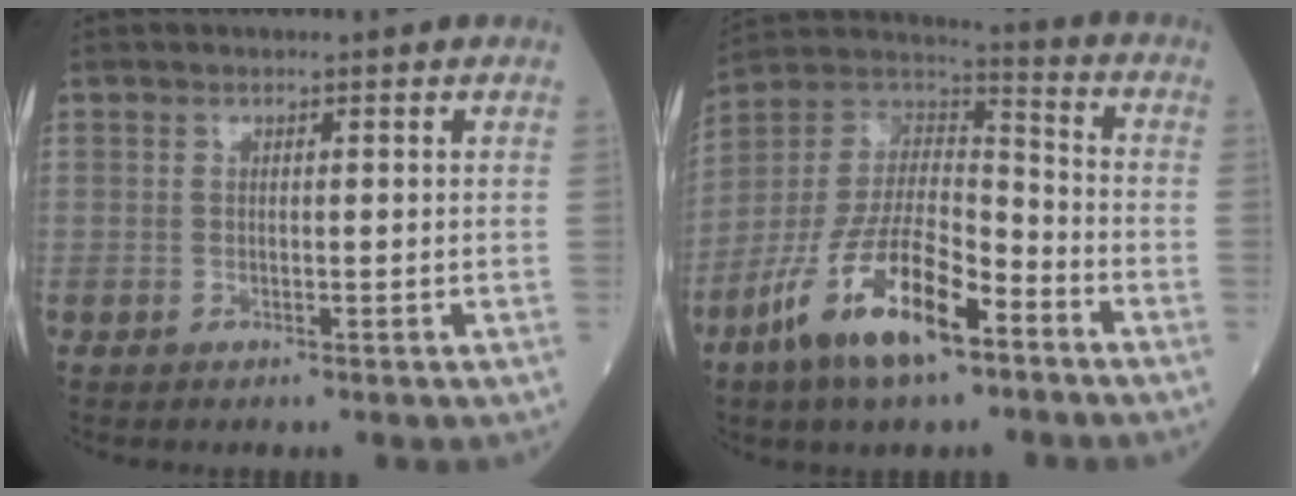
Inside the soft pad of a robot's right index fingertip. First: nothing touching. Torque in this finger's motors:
{"motor_torque": [1.76, -0.38, 0.43, 0.15]}